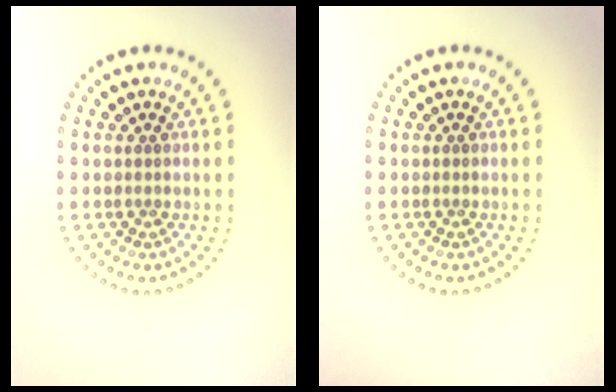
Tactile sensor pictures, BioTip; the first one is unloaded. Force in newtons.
{"total": 0.0}